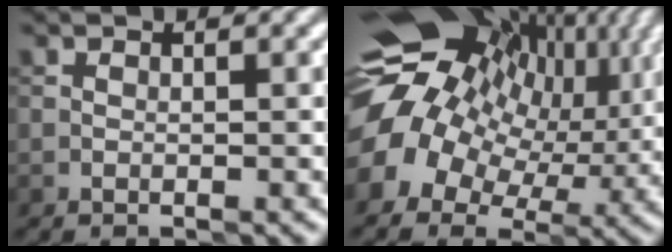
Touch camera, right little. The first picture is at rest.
{"total": 15.7, "force": [2.5, 11.6, 10.3], "torque": [-0.195, 0.001, 0.067]}